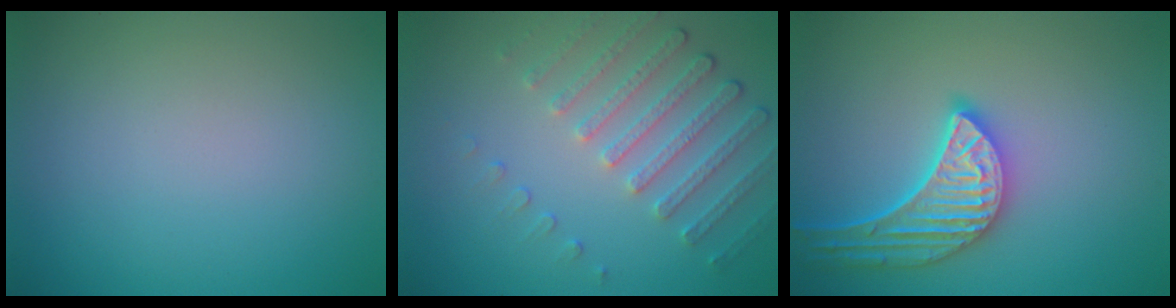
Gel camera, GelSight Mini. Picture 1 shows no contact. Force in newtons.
{"total": 4.5, "press": 3.4, "slide": 3.0}
{"total": 5.3, "press": 4.7, "slide": 2.5}